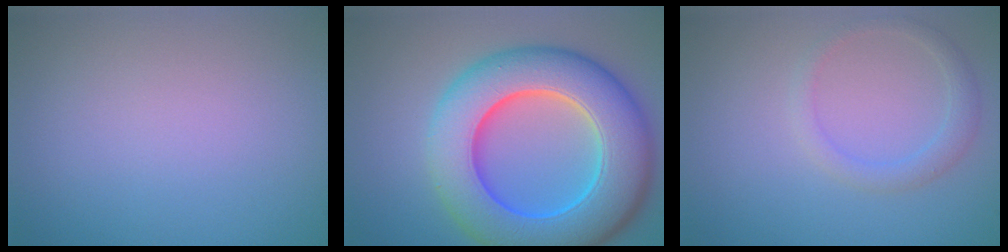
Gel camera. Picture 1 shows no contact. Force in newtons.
{"total": 11.9, "press": 11.9, "slide": 0.4}
{"total": 1.8, "press": 1.8, "slide": 0.1}